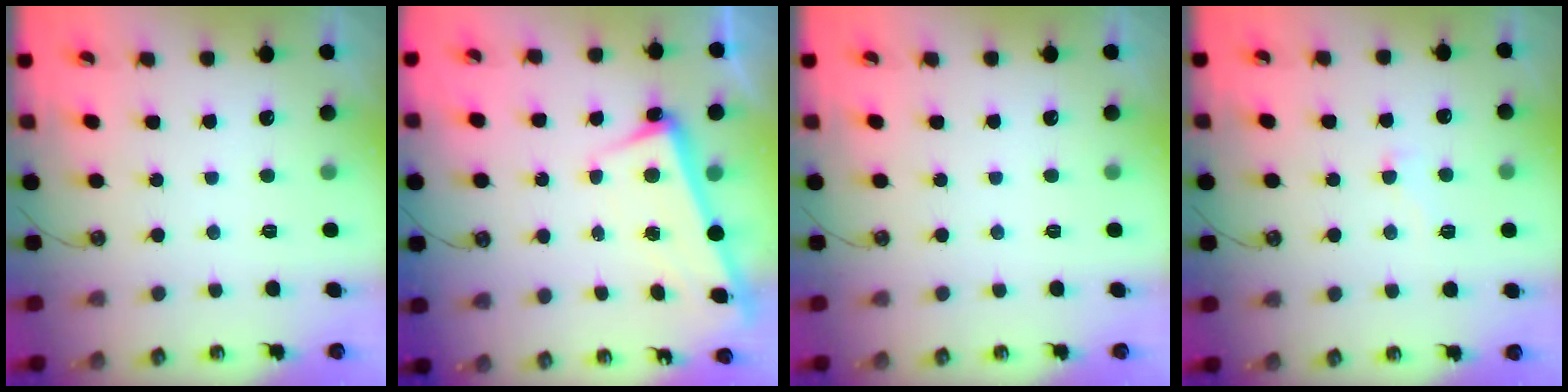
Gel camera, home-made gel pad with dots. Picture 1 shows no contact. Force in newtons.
{"total": 2.6, "press": 2.3, "slide": 1.2}
{"total": 0.0}
{"total": 2.7, "press": 2.5, "slide": 1.1}